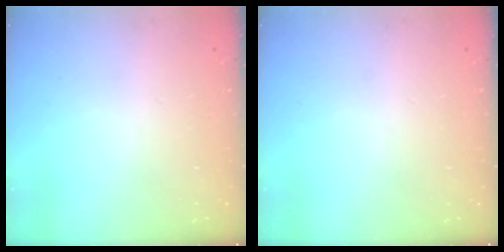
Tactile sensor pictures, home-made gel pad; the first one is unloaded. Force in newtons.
{"total": 0.0}